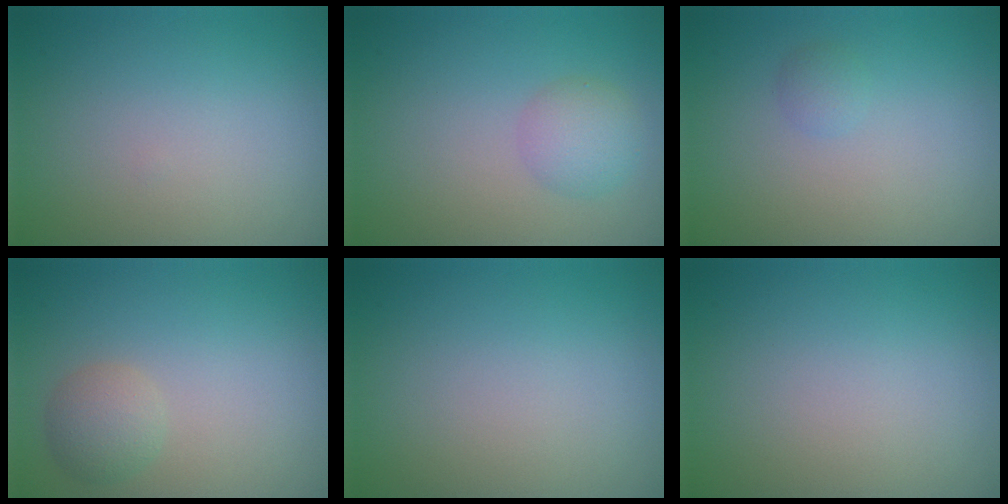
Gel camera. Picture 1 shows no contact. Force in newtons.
{"total": 2.4, "press": 2.4, "slide": 0.0}
{"total": 0.9, "press": 0.8, "slide": 0.0}
{"total": 2.1, "press": 2.1, "slide": 0.1}
{"total": 0.0}
{"total": 0.0}